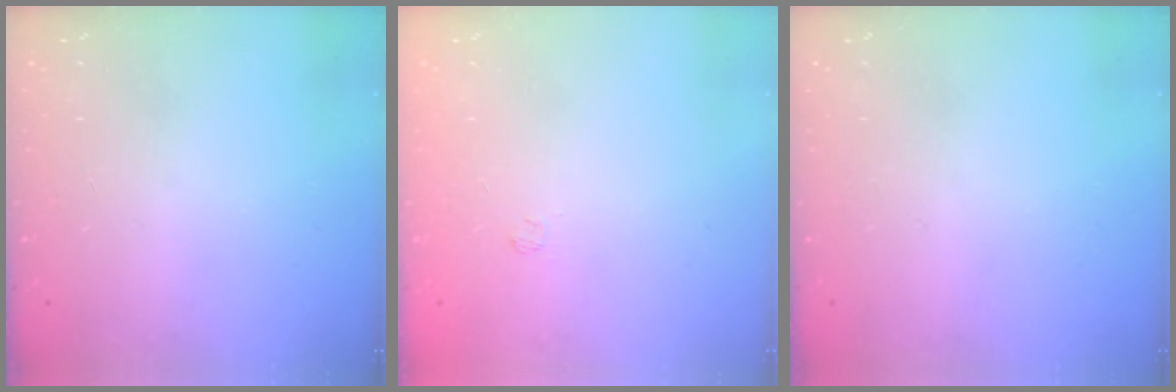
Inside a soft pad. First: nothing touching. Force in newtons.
{"total": 1.7, "press": 1.2, "slide": 1.1}
{"total": 0.0}